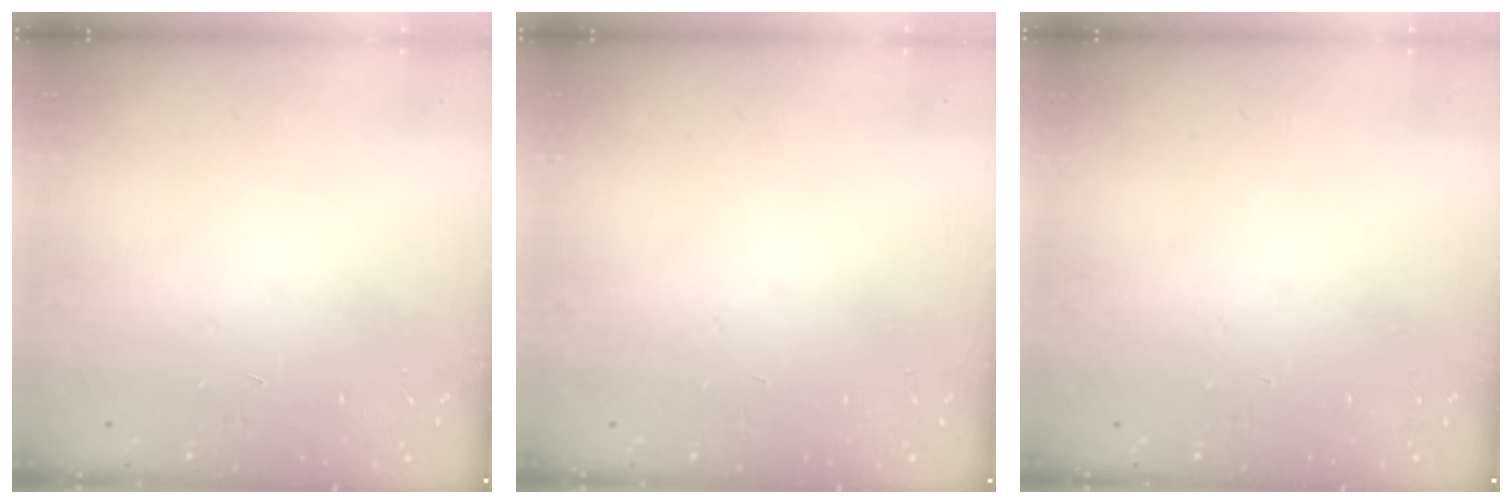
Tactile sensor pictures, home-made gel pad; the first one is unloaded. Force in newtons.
{"total": 0.0}
{"total": 0.0}